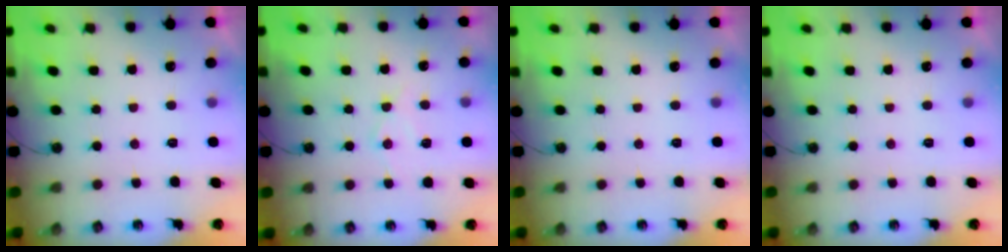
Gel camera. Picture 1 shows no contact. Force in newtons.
{"total": 9.5, "press": 9.5, "slide": 0.8}
{"total": 0.0}
{"total": 0.0}